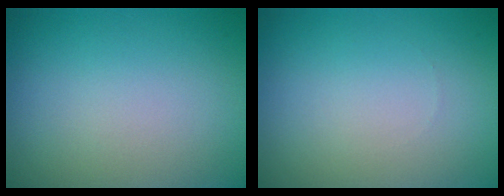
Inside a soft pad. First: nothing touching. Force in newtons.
{"total": 0.0}